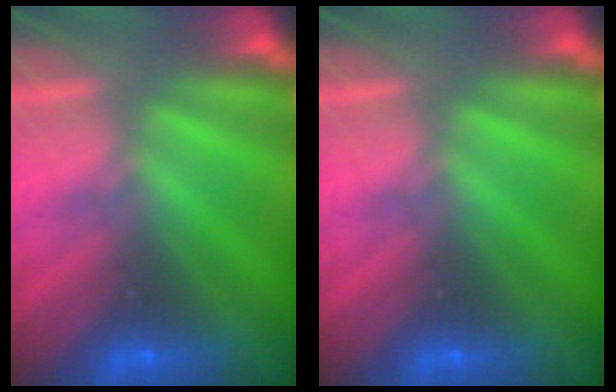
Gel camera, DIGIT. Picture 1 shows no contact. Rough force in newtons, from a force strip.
{"total": 0.0}